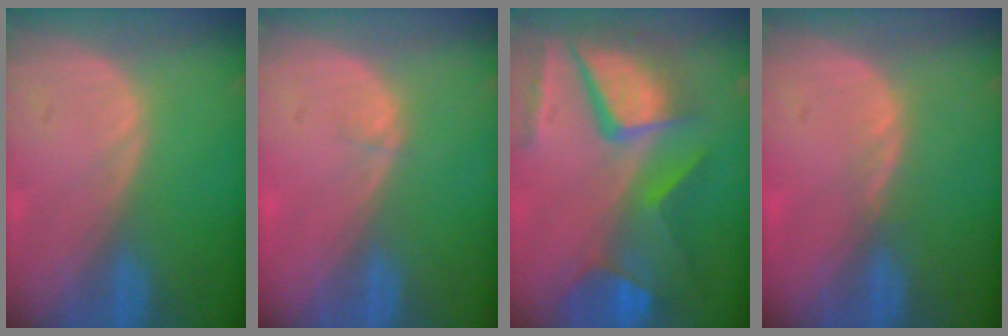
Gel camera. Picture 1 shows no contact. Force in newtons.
{"total": 0.5, "press": 0.5, "slide": 0.2}
{"total": 12.0, "press": 9.9, "slide": 6.8}
{"total": 1.1, "press": 1.0, "slide": 0.5}